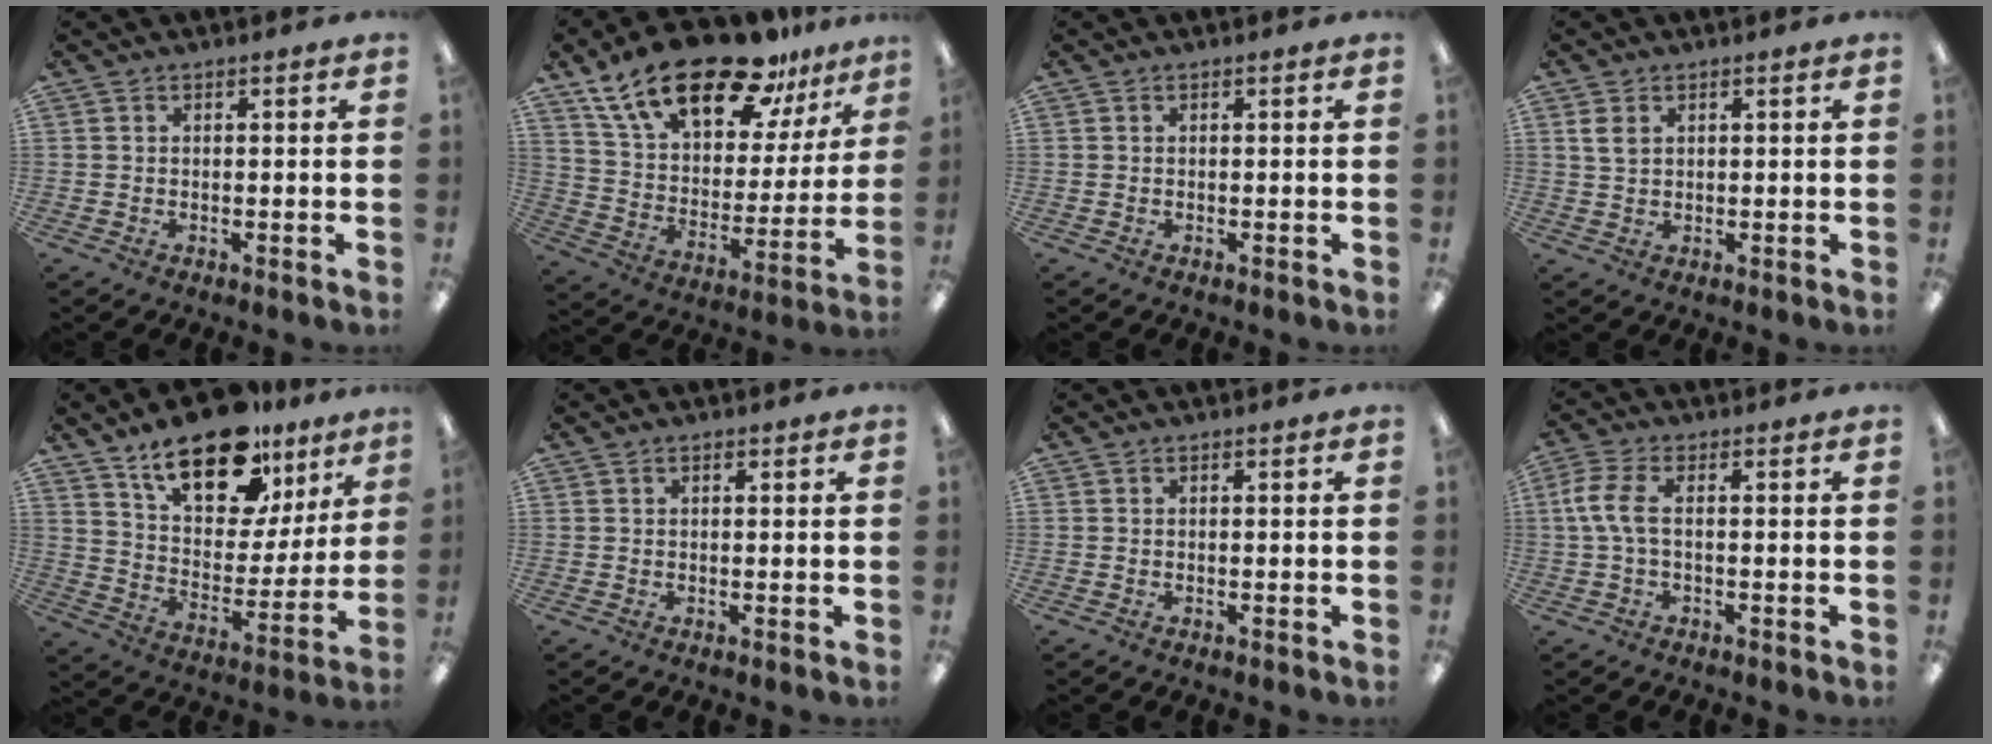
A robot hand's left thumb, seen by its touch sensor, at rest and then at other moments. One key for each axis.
{"total": 23.5, "fx": 16.6, "fy": 9.8, "fz": 13.4, "tx": -0.232, "ty": -0.101, "tz": 0.291}
{"total": 0.0}
{"total": 3.0, "fx": 1.2, "fy": 2.0, "fz": 1.9, "tx": -0.041, "ty": 0.005, "tz": 0.022}
{"total": 21.5, "fx": 14.4, "fy": 10.0, "fz": 12.4, "tx": -0.197, "ty": -0.079, "tz": 0.250}
{"total": 0.9, "fx": 0.5, "fy": 0.4, "fz": 0.6, "tx": -0.012, "ty": 0.003, "tz": 0.009}
{"total": 0.0}
{"total": 6.8, "fx": 0.0, "fy": 2.9, "fz": 6.2, "tx": -0.138, "ty": 0.001, "tz": -0.003}